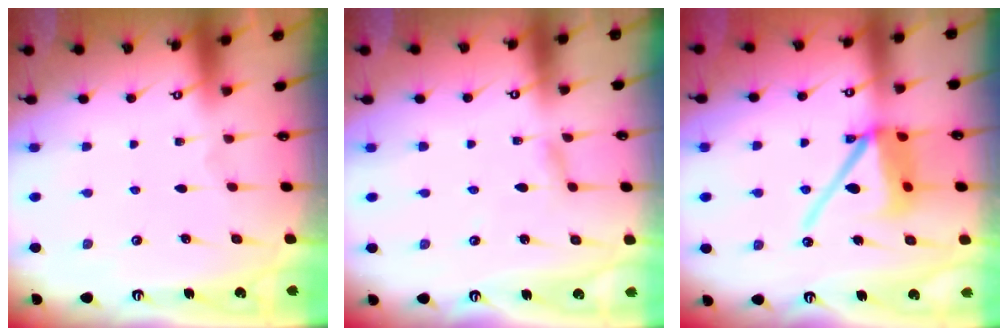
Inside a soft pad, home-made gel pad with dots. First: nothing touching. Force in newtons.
{"total": 2.4, "press": 2.4, "slide": 0.3}
{"total": 14.2, "press": 14.0, "slide": 2.2}